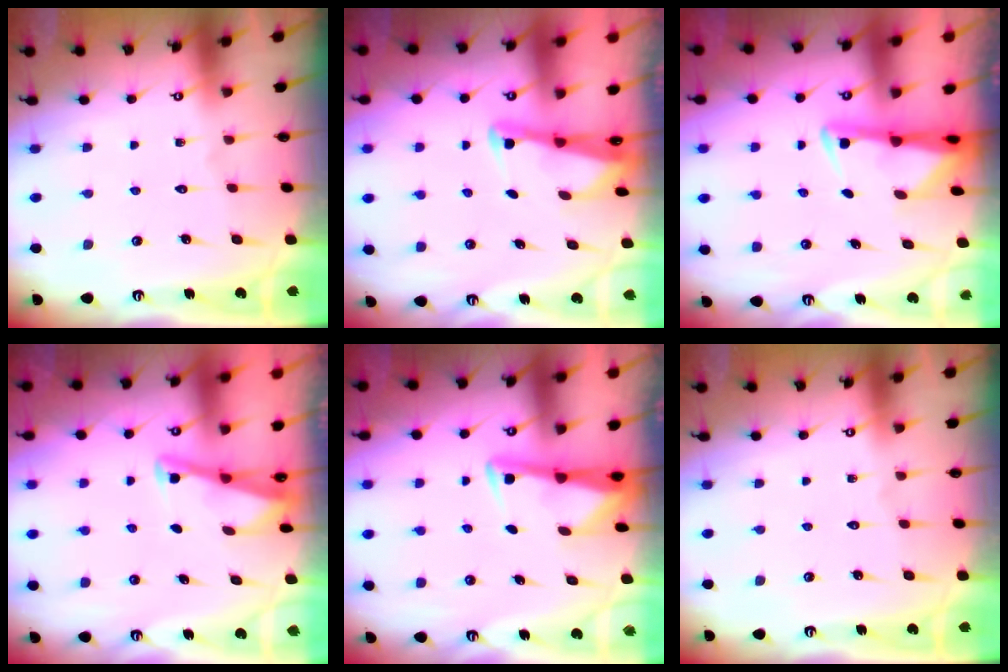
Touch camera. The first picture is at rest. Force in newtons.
{"total": 2.4, "press": 2.4, "slide": 0.2}
{"total": 2.9, "press": 2.8, "slide": 0.6}
{"total": 2.8, "press": 2.8, "slide": 0.4}
{"total": 3.1, "press": 3.1, "slide": 0.4}
{"total": 0.0}